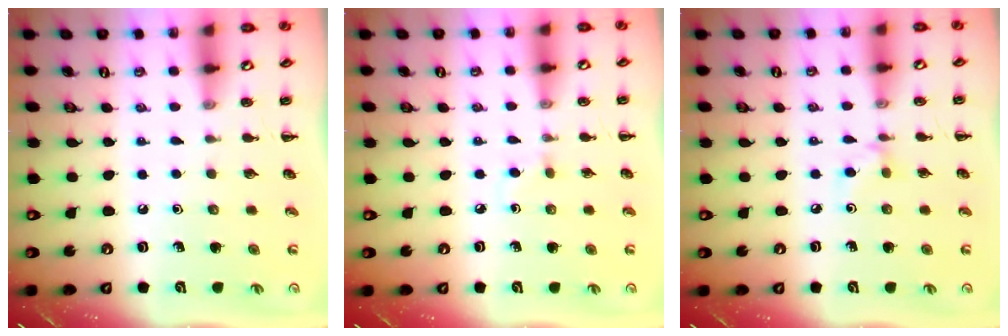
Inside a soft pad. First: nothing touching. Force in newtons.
{"total": 2.4, "press": 2.1, "slide": 1.0}
{"total": 4.6, "press": 4.4, "slide": 1.6}